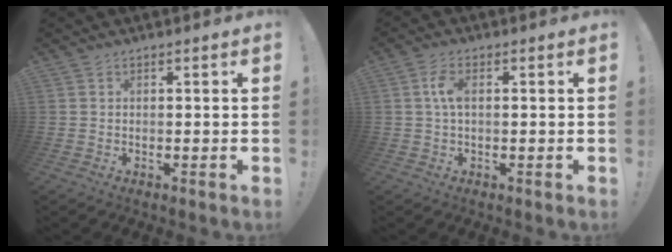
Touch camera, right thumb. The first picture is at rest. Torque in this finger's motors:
{"motor_torque": [0.93, 0.55, 0.50, -0.26, -0.01]}